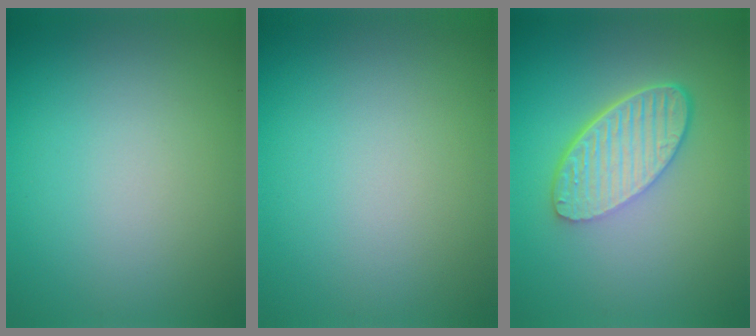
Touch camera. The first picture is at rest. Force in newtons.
{"total": 0.0}
{"total": 5.8, "press": 4.3, "slide": 4.0}